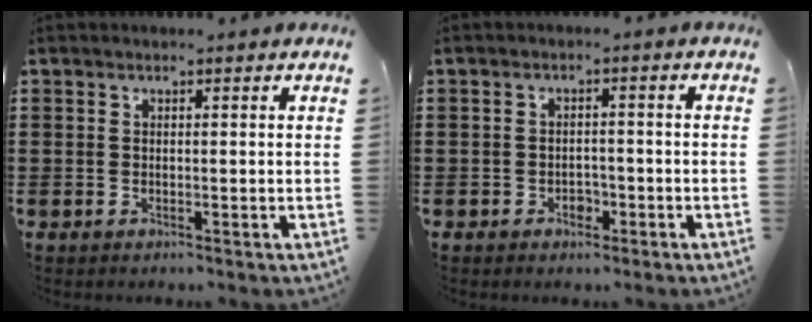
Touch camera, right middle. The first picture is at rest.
{"total": 1.7, "force": [-1.0, 1.1, 0.9], "torque": [-0.021, 0.002, -0.021]}